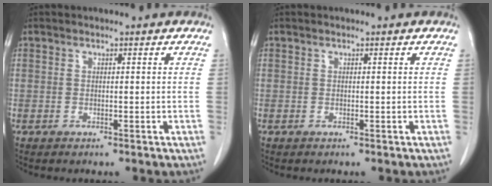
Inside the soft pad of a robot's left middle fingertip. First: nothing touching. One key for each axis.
{"total": 0.0}